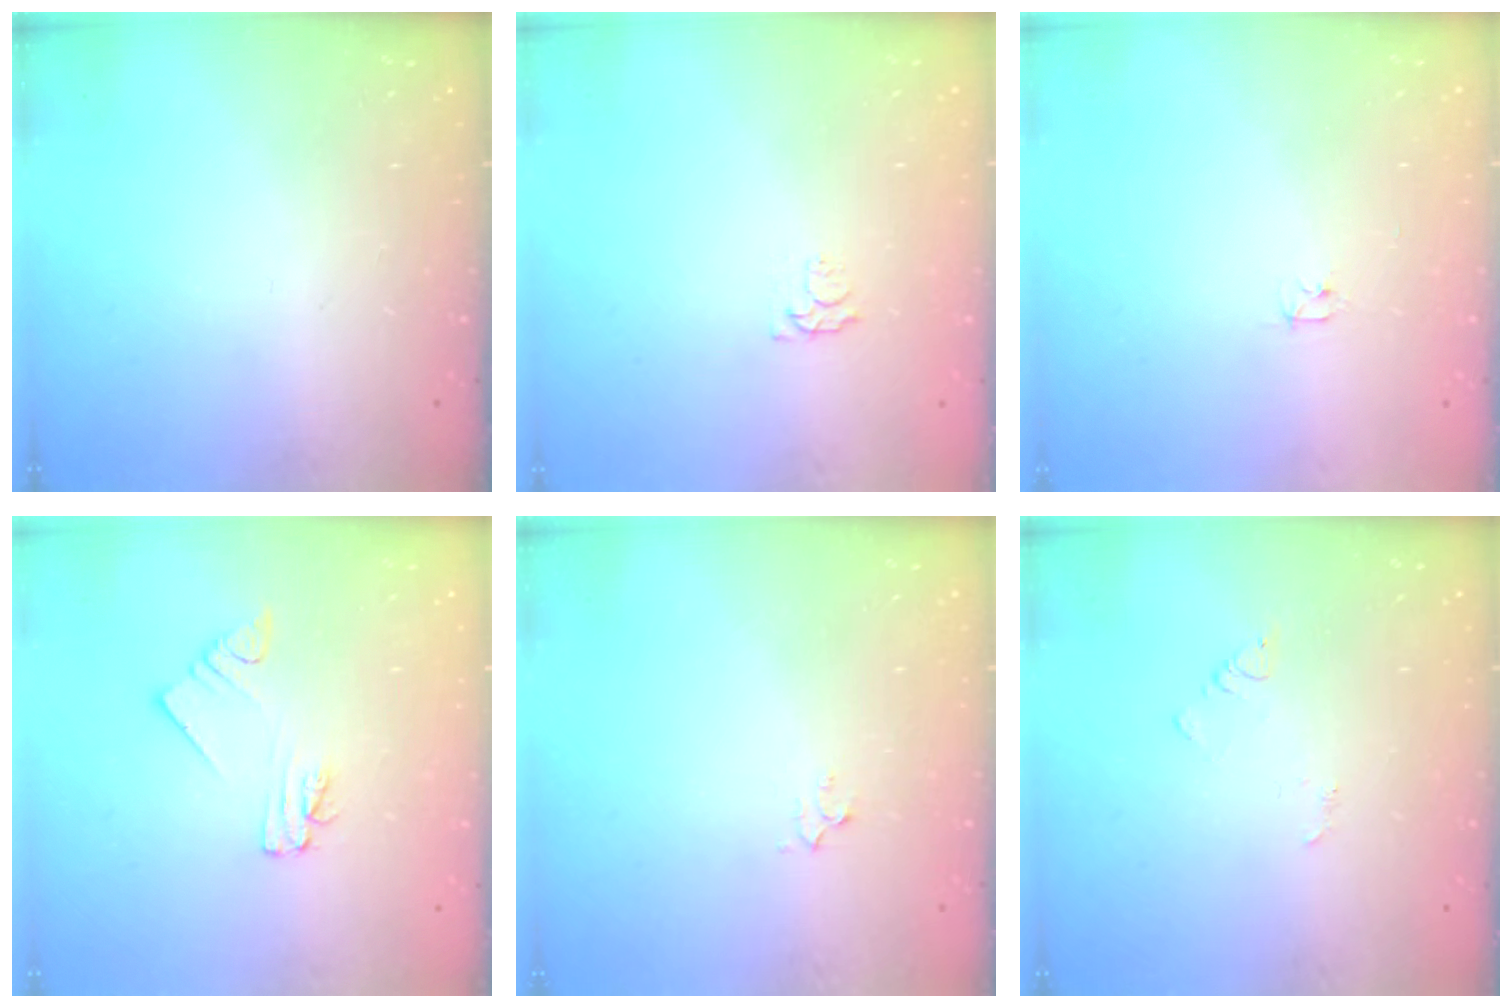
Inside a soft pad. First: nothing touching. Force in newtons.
{"total": 3.2, "press": 3.2, "slide": 0.5}
{"total": 2.4, "press": 2.3, "slide": 0.4}
{"total": 2.0, "press": 2.0, "slide": 0.1}
{"total": 3.0, "press": 3.0, "slide": 0.5}
{"total": 2.9, "press": 2.9, "slide": 0.3}